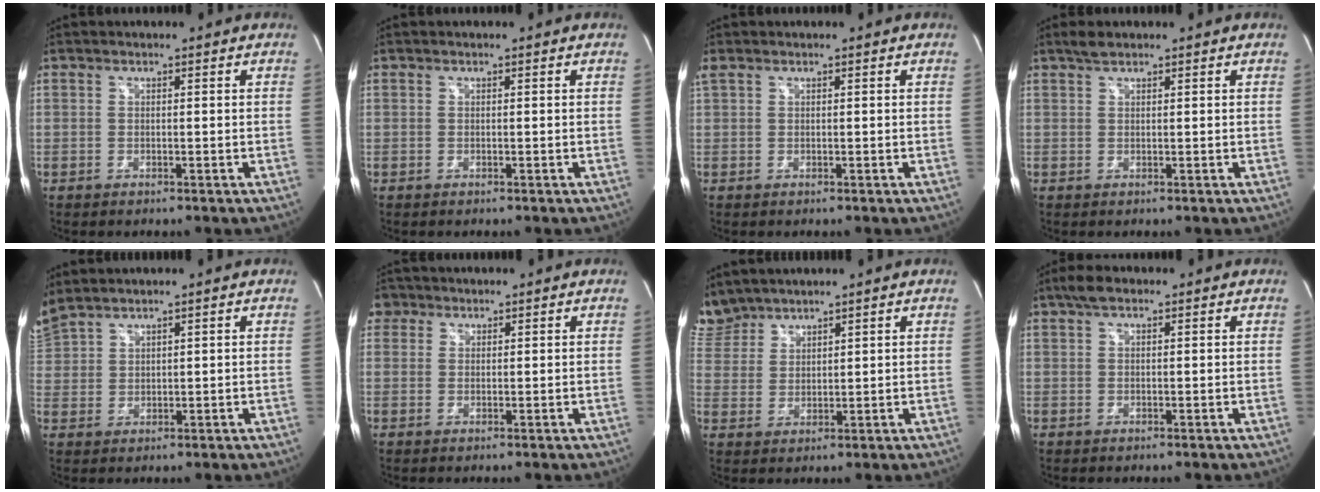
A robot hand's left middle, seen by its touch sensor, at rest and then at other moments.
{"total": 0.0}
{"total": 1.2, "force": [0.8, 0.6, 0.6], "torque": [-0.024, 0.024, 0.023]}
{"total": 1.7, "force": [1.4, 0.5, 0.8], "torque": [-0.021, 0.008, 0.028]}
{"total": 5.4, "force": [5.1, 0.5, 1.8], "torque": [-0.061, 0.018, 0.117]}
{"total": 2.9, "force": [1.6, 2.4, 0.2], "torque": [0.001, 0.014, 0.025]}
{"total": 6.7, "force": [6.4, 2.0, 0.3], "torque": [-0.016, 0.012, 0.143]}
{"total": 2.8, "force": [1.9, 1.1, 1.8], "torque": [-0.041, 0.018, 0.034]}